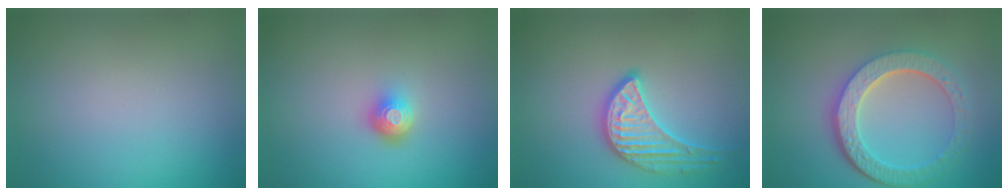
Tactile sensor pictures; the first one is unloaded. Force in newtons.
{"total": 2.0, "press": 1.4, "slide": 1.4}
{"total": 3.3, "press": 3.2, "slide": 0.9}
{"total": 6.1, "press": 4.6, "slide": 4.0}